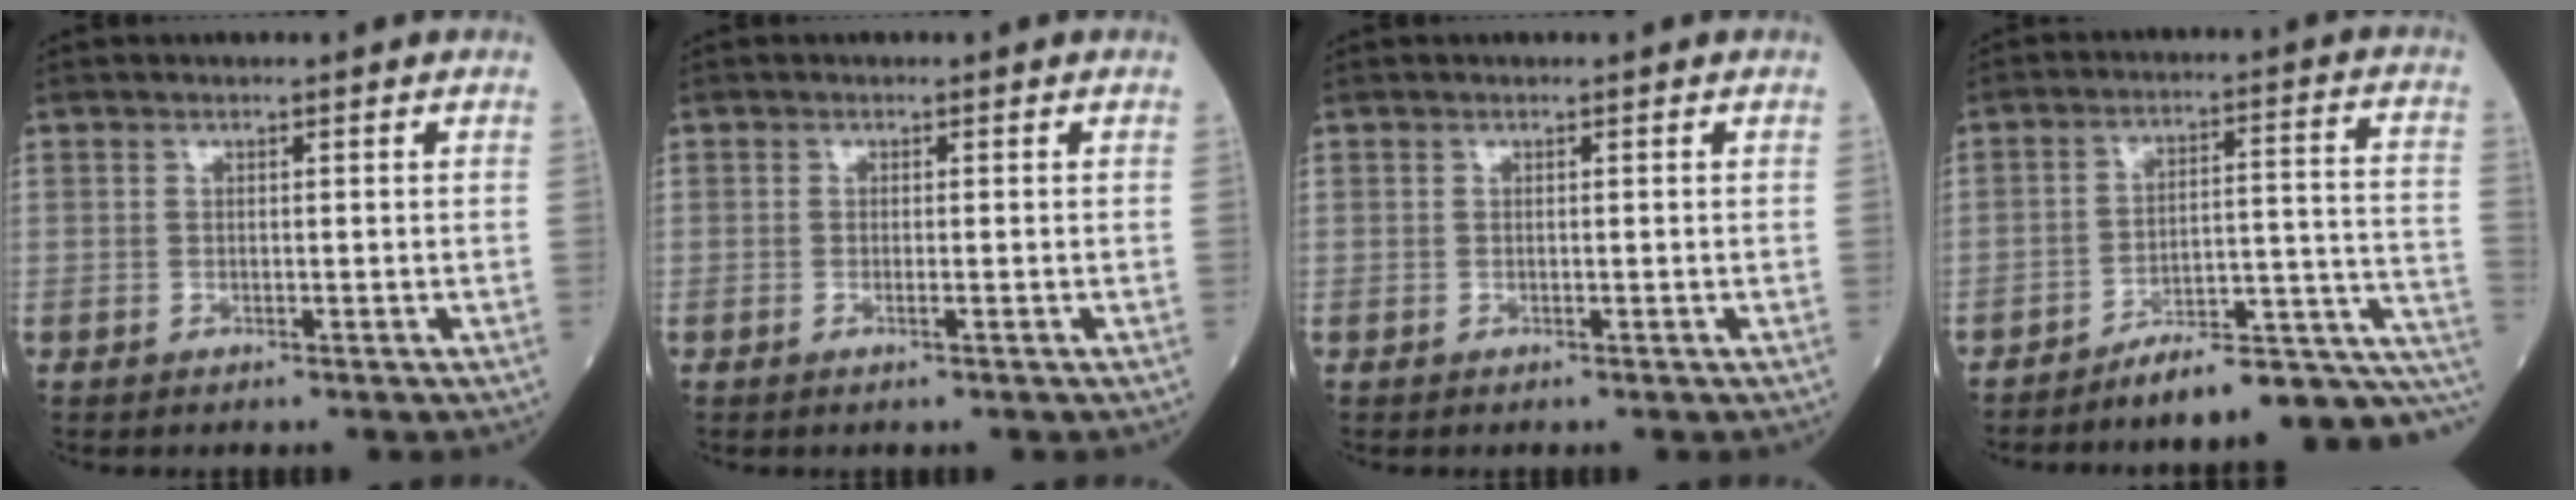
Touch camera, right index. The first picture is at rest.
{"total": 0.9, "force": [-0.5, -0.1, 0.8], "torque": [-0.019, -0.003, -0.007]}
{"total": 0.0}
{"total": 16.2, "force": [-13.8, 1.4, 8.4], "torque": [-0.059, 0.054, -0.195]}